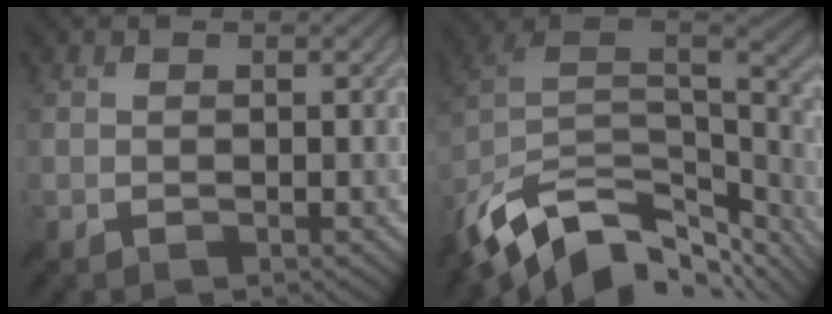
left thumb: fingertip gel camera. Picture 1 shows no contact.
{"total": 14.2, "force": [-8.4, 6.9, 9.0], "torque": [-0.212, -0.011, -0.140]}